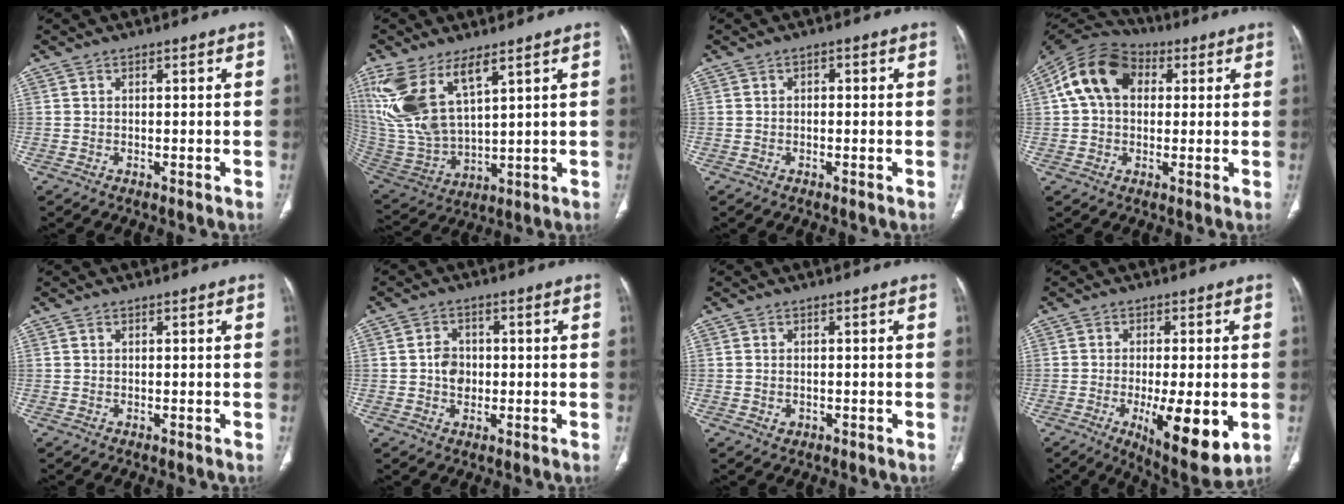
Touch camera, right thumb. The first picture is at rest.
{"total": 16.7, "force": [8.8, 7.2, 12.2], "torque": [-0.261, -0.031, 0.197]}
{"total": 1.0, "force": [0.1, 0.7, 0.7], "torque": [-0.005, 0.003, -0.003]}
{"total": 13.7, "force": [3.1, 9.8, 9.0], "torque": [-0.153, 0.030, 0.043]}
{"total": 0.0}
{"total": 4.3, "force": [-0.2, 3.5, 2.4], "torque": [-0.025, 0.007, -0.004]}
{"total": 1.3, "force": [-0.2, 1.1, 0.8], "torque": [-0.010, 0.002, 0.001]}
{"total": 13.8, "force": [-3.7, 4.3, 12.6], "torque": [-0.186, -0.023, -0.046]}